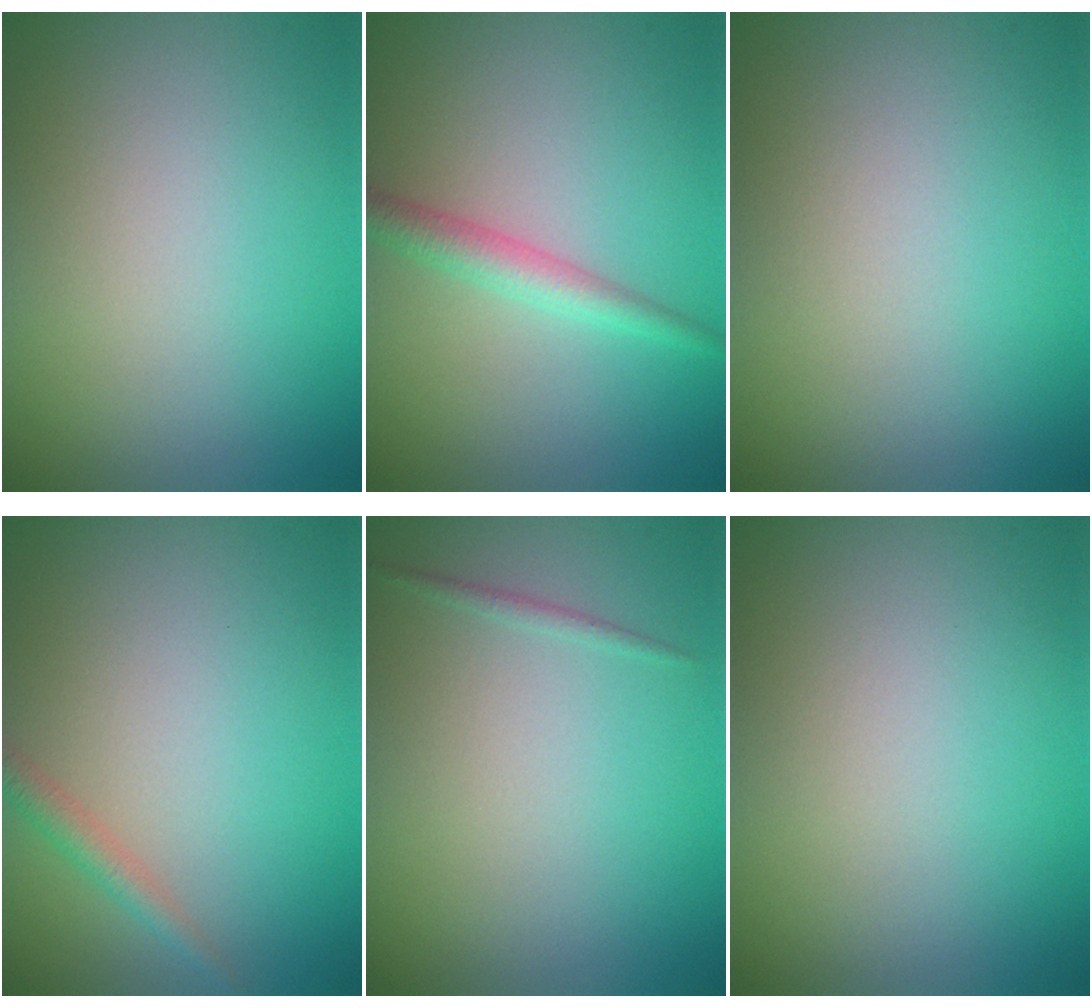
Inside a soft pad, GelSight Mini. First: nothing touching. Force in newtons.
{"total": 2.3, "press": 2.3, "slide": 0.0}
{"total": 0.0}
{"total": 1.6, "press": 1.6, "slide": 0.1}
{"total": 0.6, "press": 0.6, "slide": 0.1}
{"total": 0.0}